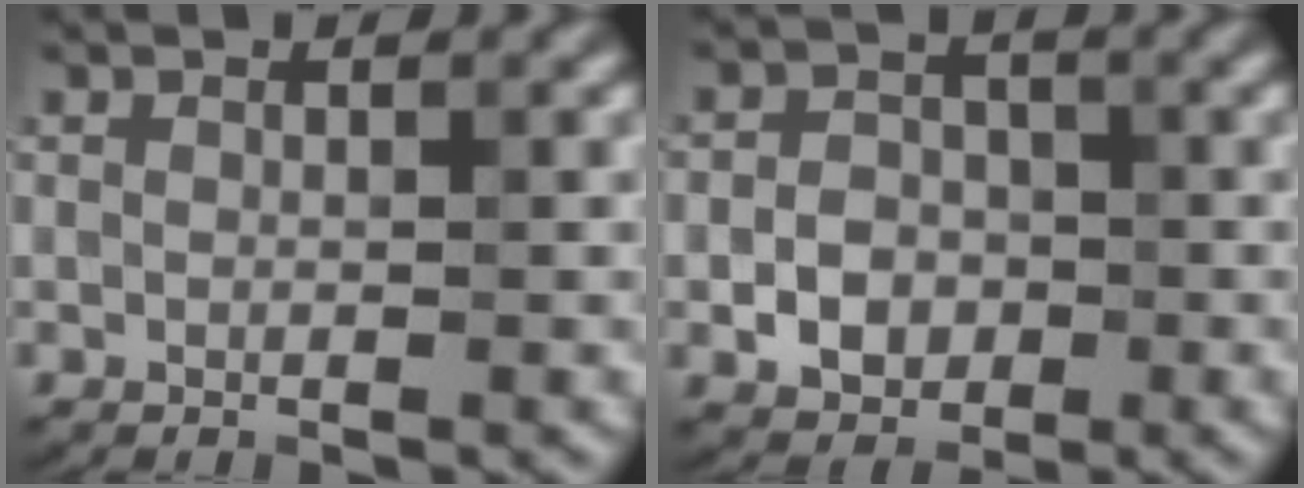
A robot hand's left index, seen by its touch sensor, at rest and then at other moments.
{"total": 3.4, "force": [-1.1, 2.6, 1.9], "torque": [-0.022, 0.003, -0.020]}